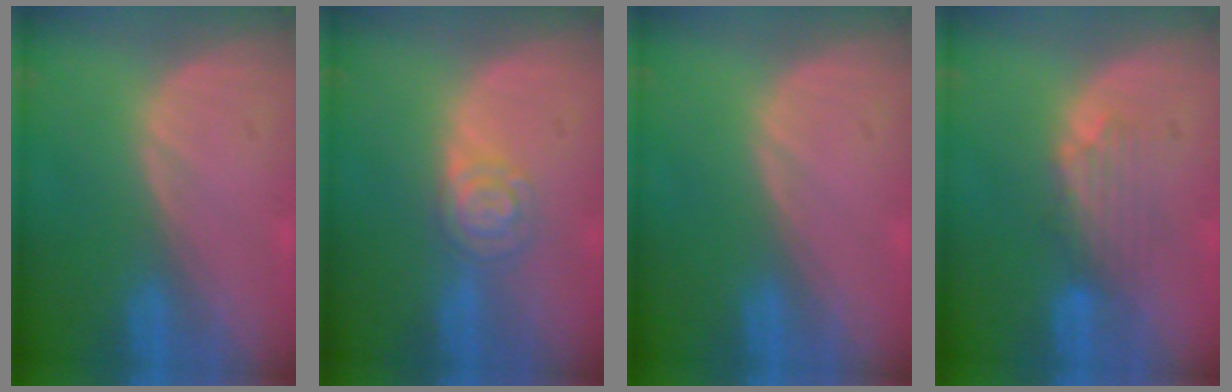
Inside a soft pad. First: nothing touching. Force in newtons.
{"total": 4.7, "press": 4.1, "slide": 2.3}
{"total": 0.0}
{"total": 4.2, "press": 3.8, "slide": 1.9}